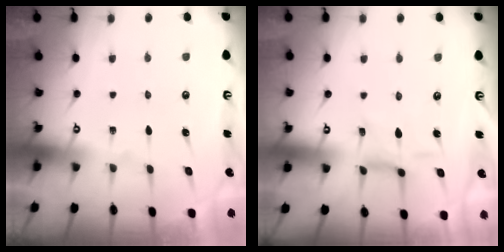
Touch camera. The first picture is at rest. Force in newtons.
{"total": 6.4, "press": 6.4, "slide": 0.4}